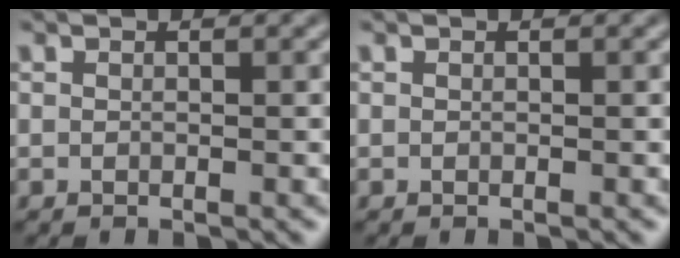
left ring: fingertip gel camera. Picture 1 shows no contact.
{"total": 0.0}